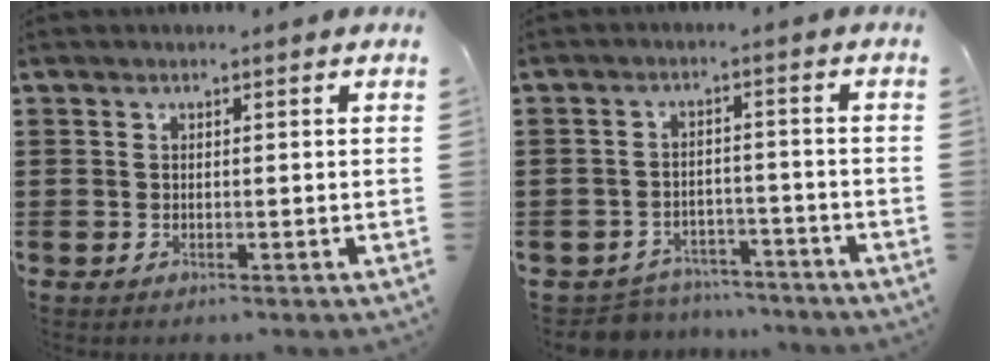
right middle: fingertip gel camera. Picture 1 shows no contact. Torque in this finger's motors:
{"motor_torque": [-0.33, 0.09, 0.05, -0.01]}